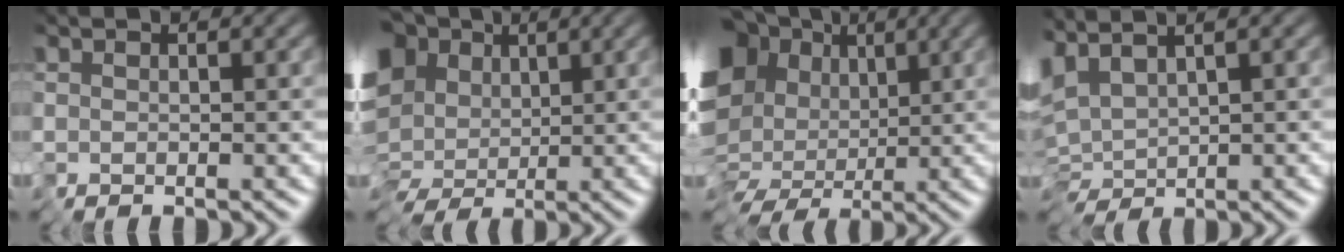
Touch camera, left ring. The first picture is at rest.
{"total": 12.5, "force": [1.7, 9.7, 7.7], "torque": [-0.153, 0.002, 0.012]}
{"total": 14.4, "force": [0.7, 11.3, 8.9], "torque": [-0.180, -0.030, 0.012]}
{"total": 4.7, "force": [2.1, 2.4, 3.6], "torque": [-0.089, 0.011, 0.043]}